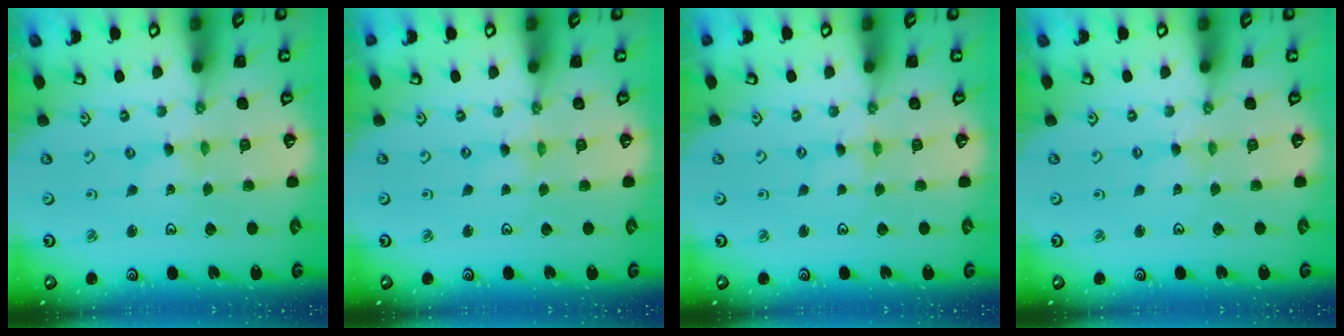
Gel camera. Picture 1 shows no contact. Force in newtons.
{"total": 0.0}
{"total": 1.7, "press": 1.7, "slide": 0.2}
{"total": 1.1, "press": 1.0, "slide": 0.3}